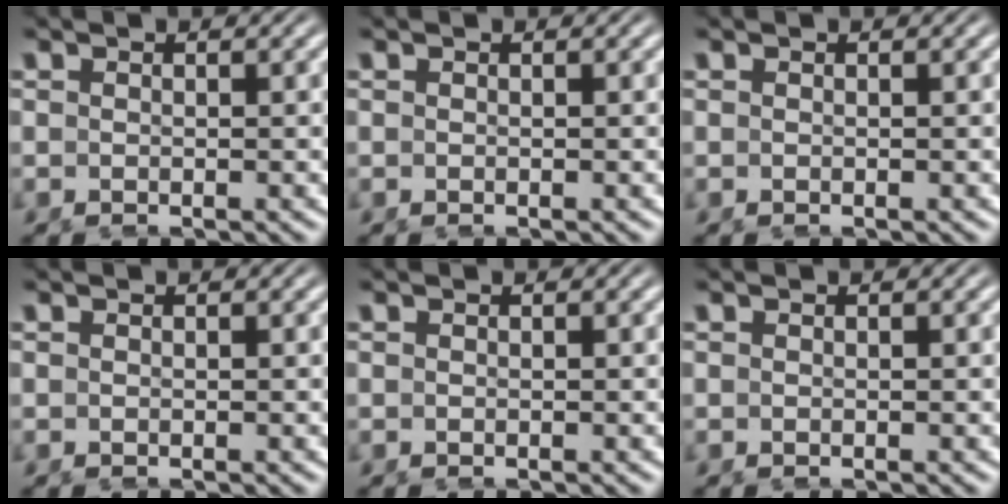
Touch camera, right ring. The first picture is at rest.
{"total": 0.0}
{"total": 0.0}
{"total": 0.0}
{"total": 0.0}
{"total": 0.0}